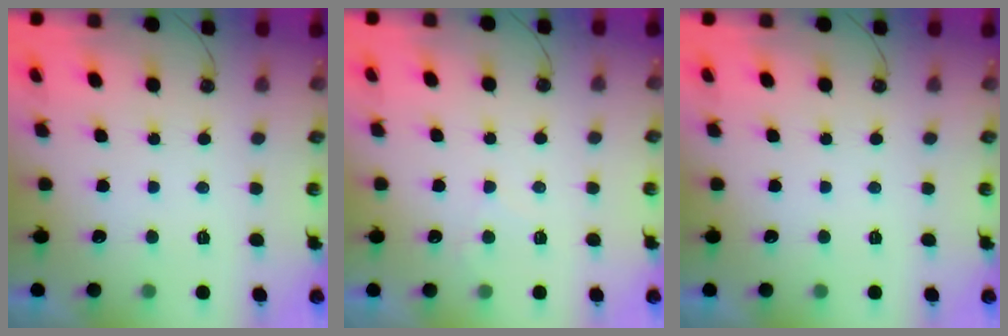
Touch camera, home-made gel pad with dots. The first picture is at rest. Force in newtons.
{"total": 4.0, "press": 3.9, "slide": 0.5}
{"total": 0.0}